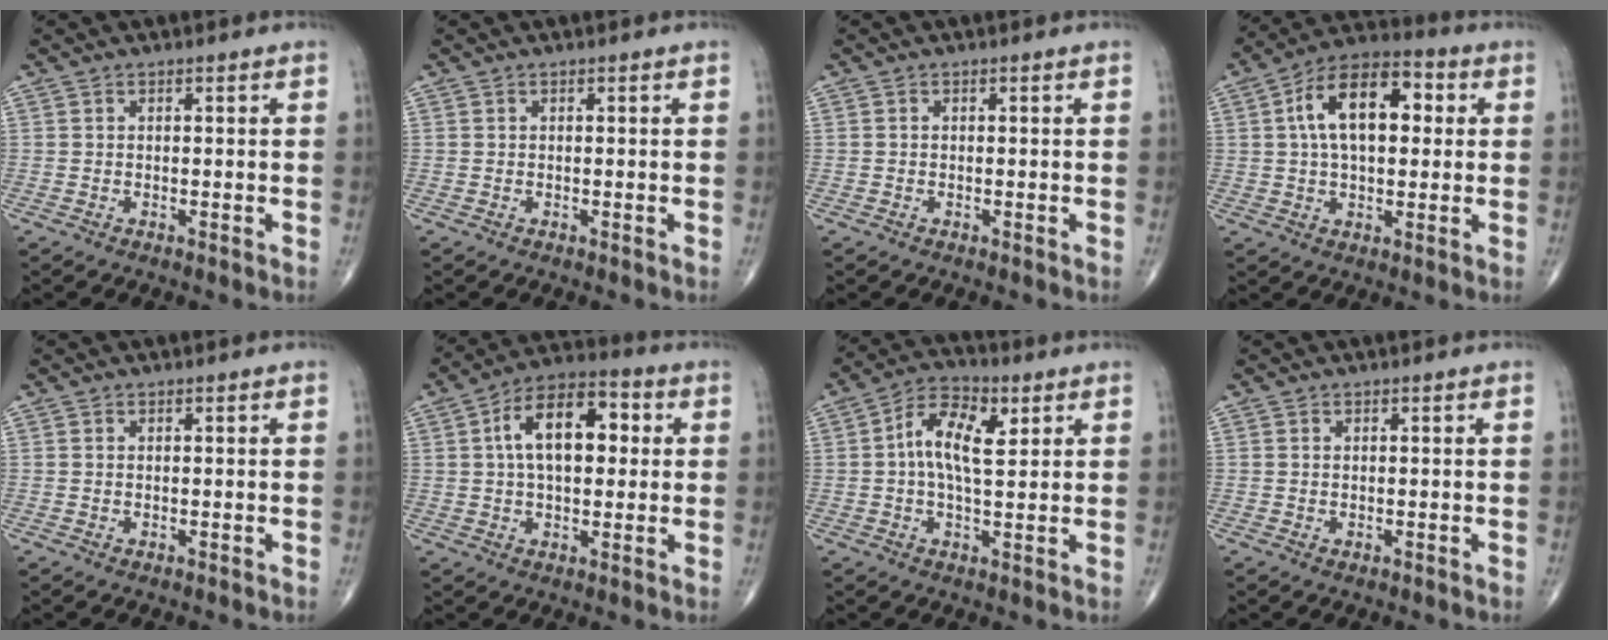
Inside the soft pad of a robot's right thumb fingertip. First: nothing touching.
{"total": 0.0}
{"total": 0.0}
{"total": 15.0, "force": [2.9, 8.3, 12.2], "torque": [-0.188, 0.026, 0.040]}
{"total": 0.0}
{"total": 14.0, "force": [2.5, 7.8, 11.3], "torque": [-0.165, 0.025, 0.032]}
{"total": 10.0, "force": [2.3, 5.0, 8.4], "torque": [-0.138, 0.012, 0.032]}
{"total": 0.5, "force": [0.1, 0.4, 0.3], "torque": [-0.009, -0.003, 0.002]}